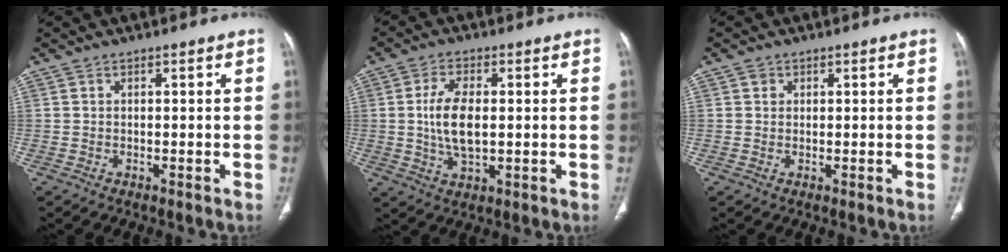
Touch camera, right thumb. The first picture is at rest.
{"total": 8.3, "force": [0.5, 4.0, 7.3], "torque": [-0.147, -0.005, 0.011]}
{"total": 1.1, "force": [0.4, 1.0, 0.2], "torque": [0.003, 0.000, 0.005]}